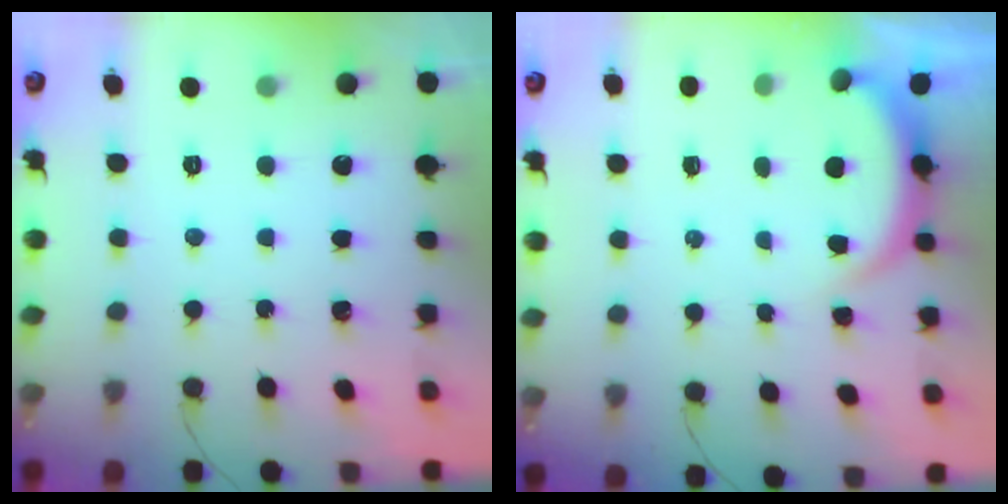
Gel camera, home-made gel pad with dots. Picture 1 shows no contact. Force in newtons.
{"total": 2.8, "press": 2.8, "slide": 0.6}